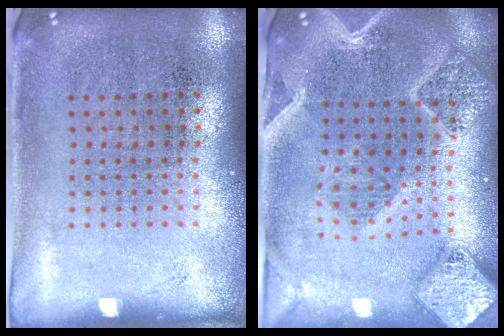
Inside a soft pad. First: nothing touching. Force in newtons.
{"total": 2.9, "press": 2.5, "slide": 1.5}